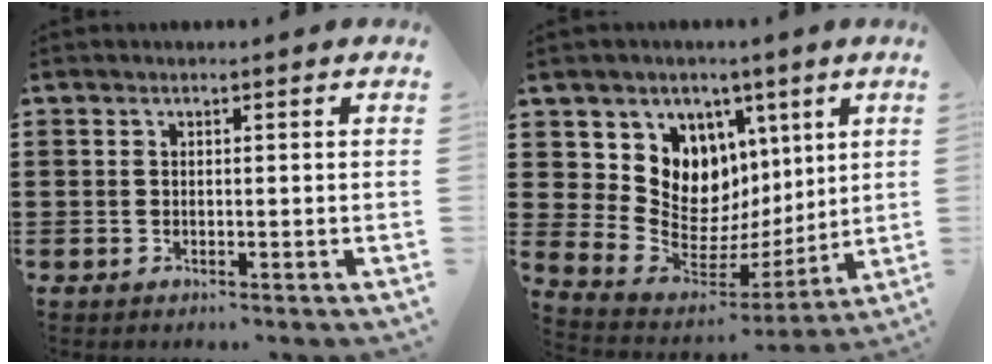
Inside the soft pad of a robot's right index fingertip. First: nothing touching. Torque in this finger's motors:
{"motor_torque": [1.40, 0.70, 0.71, 0.12]}